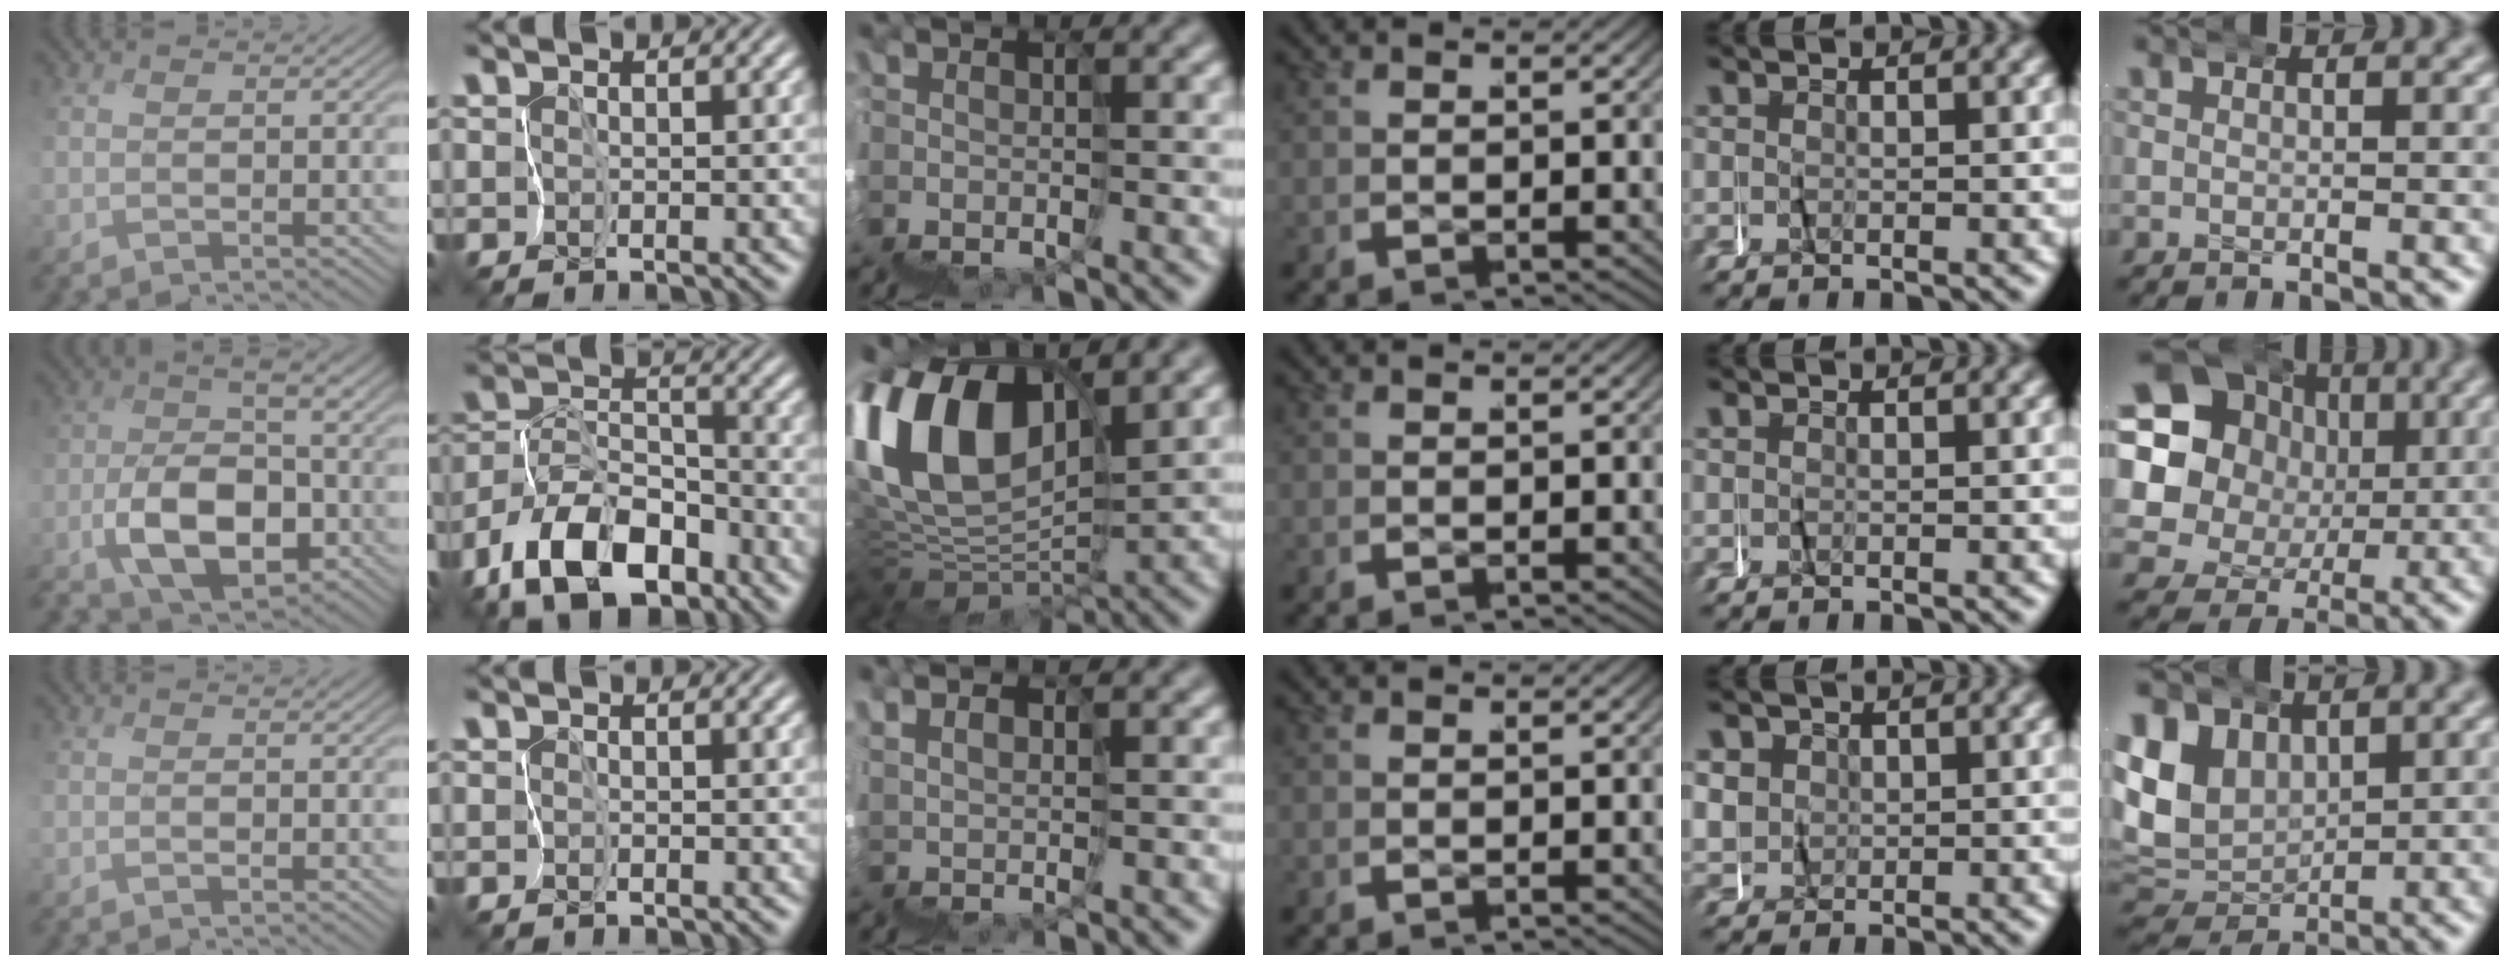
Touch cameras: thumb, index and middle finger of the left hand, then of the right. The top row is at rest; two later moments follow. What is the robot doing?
{"motion": "wrap", "object": "felt sheet"}